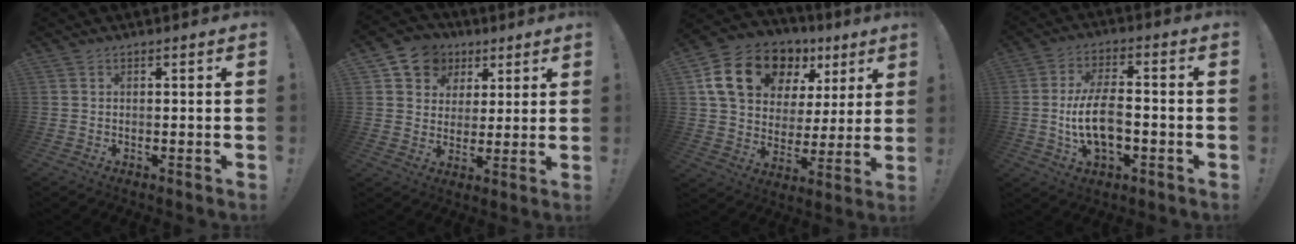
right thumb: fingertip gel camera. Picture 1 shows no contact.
{"total": 9.6, "force": [4.5, 8.2, 2.4], "torque": [-0.040, -0.021, 0.091]}
{"total": 19.5, "force": [10.2, 12.6, 10.8], "torque": [-0.180, -0.040, 0.196]}
{"total": 12.7, "force": [-2.4, 6.5, 10.6], "torque": [-0.193, 0.003, -0.046]}